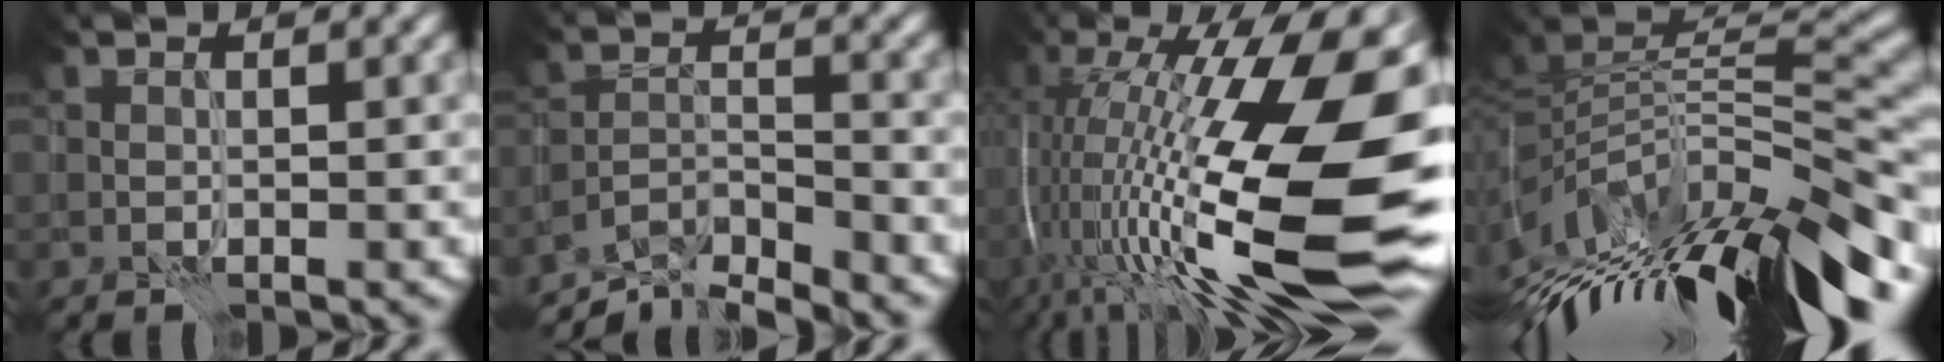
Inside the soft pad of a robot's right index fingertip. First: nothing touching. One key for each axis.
{"total": 5.9, "fx": -5.5, "fy": 1.2, "fz": 1.8, "tx": -0.027, "ty": -0.006, "tz": -0.096}
{"total": 20.6, "fx": -2.2, "fy": 7.1, "fz": 19.2, "tx": -0.340, "ty": 0.007, "tz": -0.043}
{"total": 14.0, "fx": -4.8, "fy": 4.7, "fz": 12.3, "tx": -0.209, "ty": 0.008, "tz": -0.066}